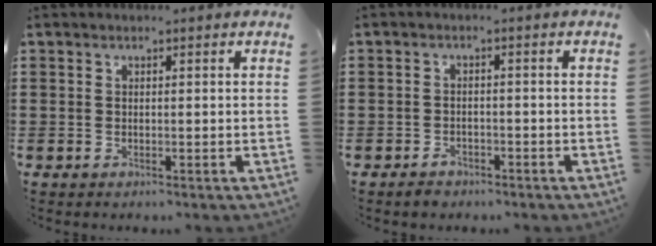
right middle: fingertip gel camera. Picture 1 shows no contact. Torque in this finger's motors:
{"motor_torque": [0.31, 0.12, -0.04, -0.04]}